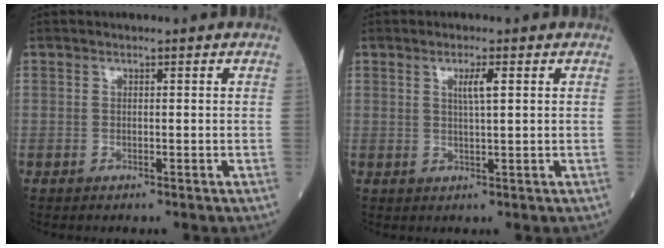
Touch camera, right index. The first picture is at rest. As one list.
[{"total": 2.5, "force": [1.2, 0.0, 2.2], "torque": [-0.039, -0.001, 0.022]}]